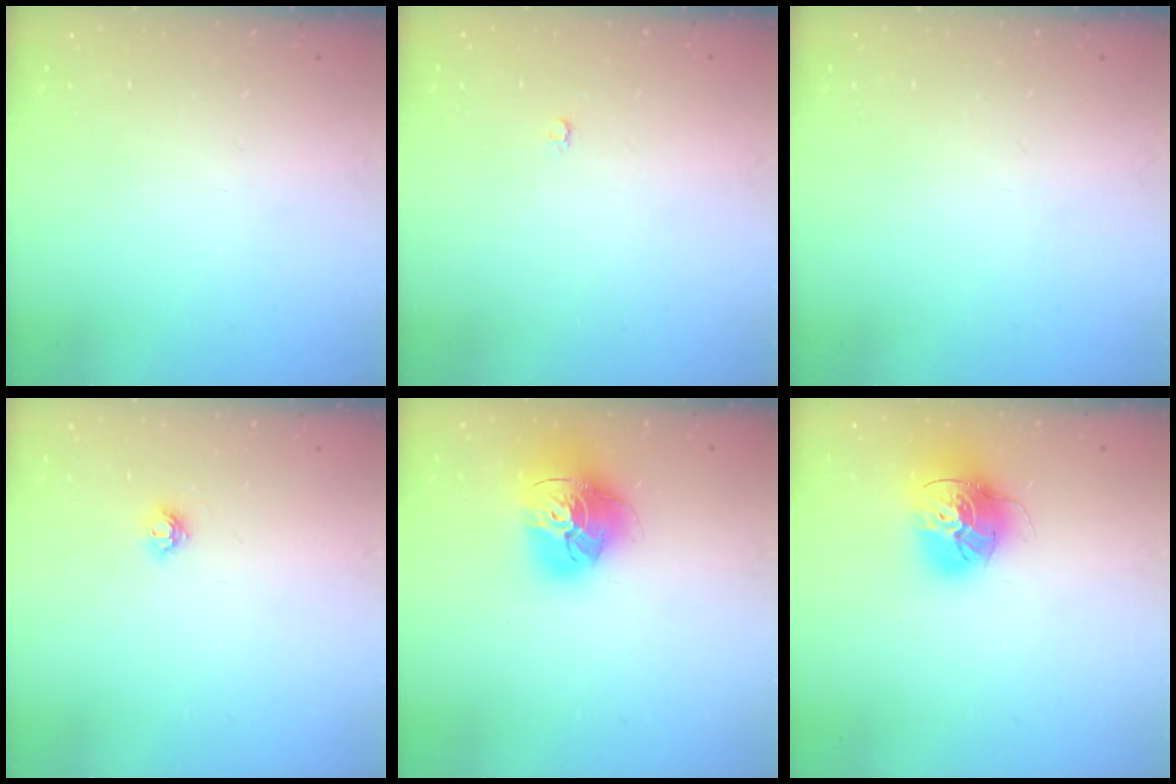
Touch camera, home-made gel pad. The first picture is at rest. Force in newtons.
{"total": 2.0, "press": 2.0, "slide": 0.4}
{"total": 0.0}
{"total": 4.3, "press": 4.3, "slide": 0.6}
{"total": 18.3, "press": 18.2, "slide": 2.1}
{"total": 17.1, "press": 17.0, "slide": 1.9}